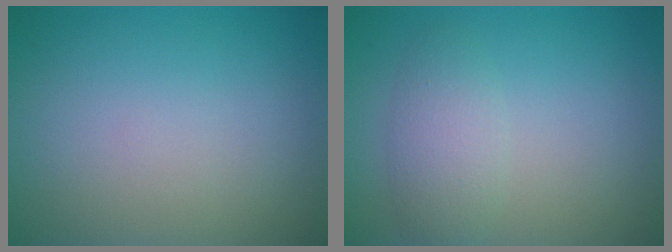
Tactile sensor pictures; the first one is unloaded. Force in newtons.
{"total": 2.6, "press": 2.6, "slide": 0.1}